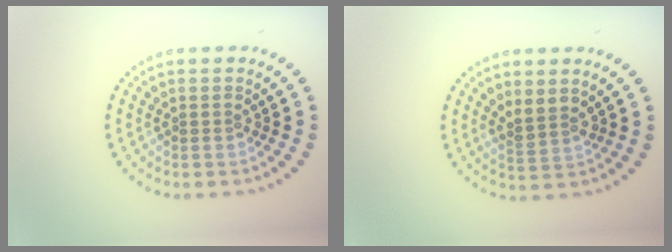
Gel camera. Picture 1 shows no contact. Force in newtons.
{"total": 2.0, "press": 1.4, "slide": 1.3}